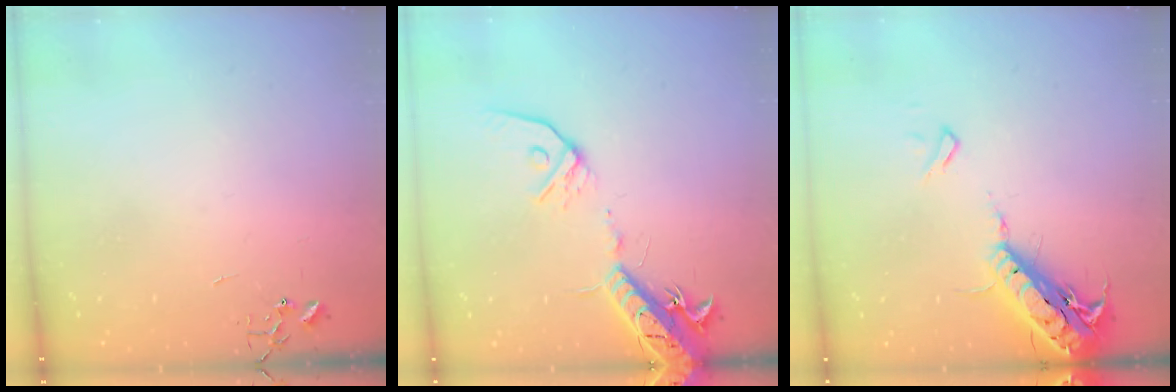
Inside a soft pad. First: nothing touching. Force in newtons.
{"total": 16.6, "press": 16.3, "slide": 3.5}
{"total": 19.4, "press": 19.0, "slide": 4.2}